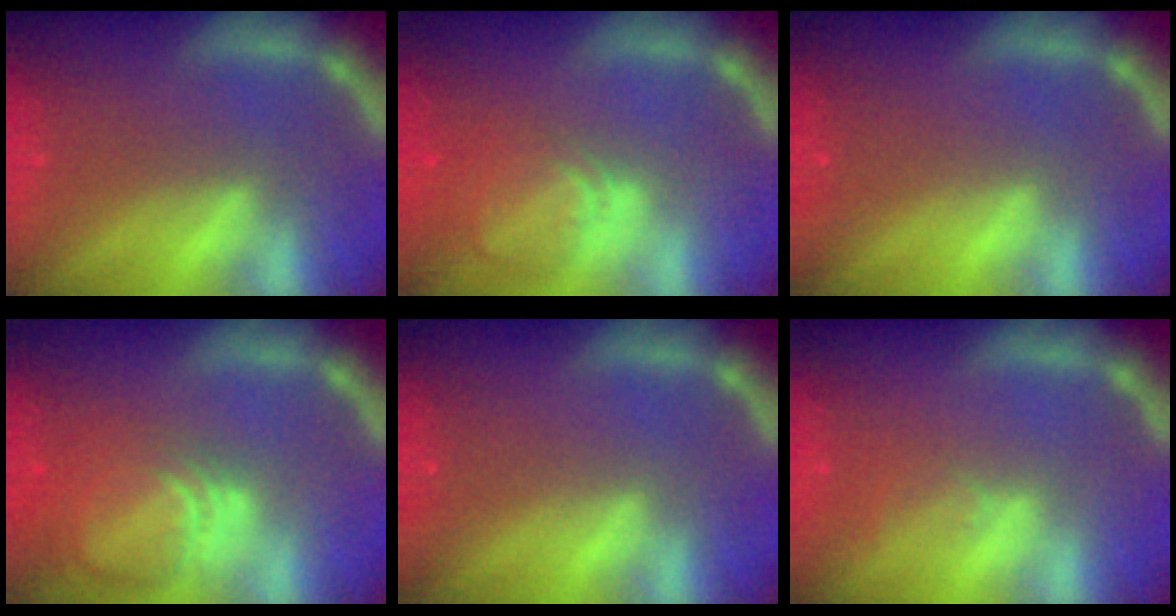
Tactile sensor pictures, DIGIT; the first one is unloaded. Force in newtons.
{"total": 5.0}
{"total": 0.0}
{"total": 7.5}
{"total": 0.0}
{"total": 1.5}